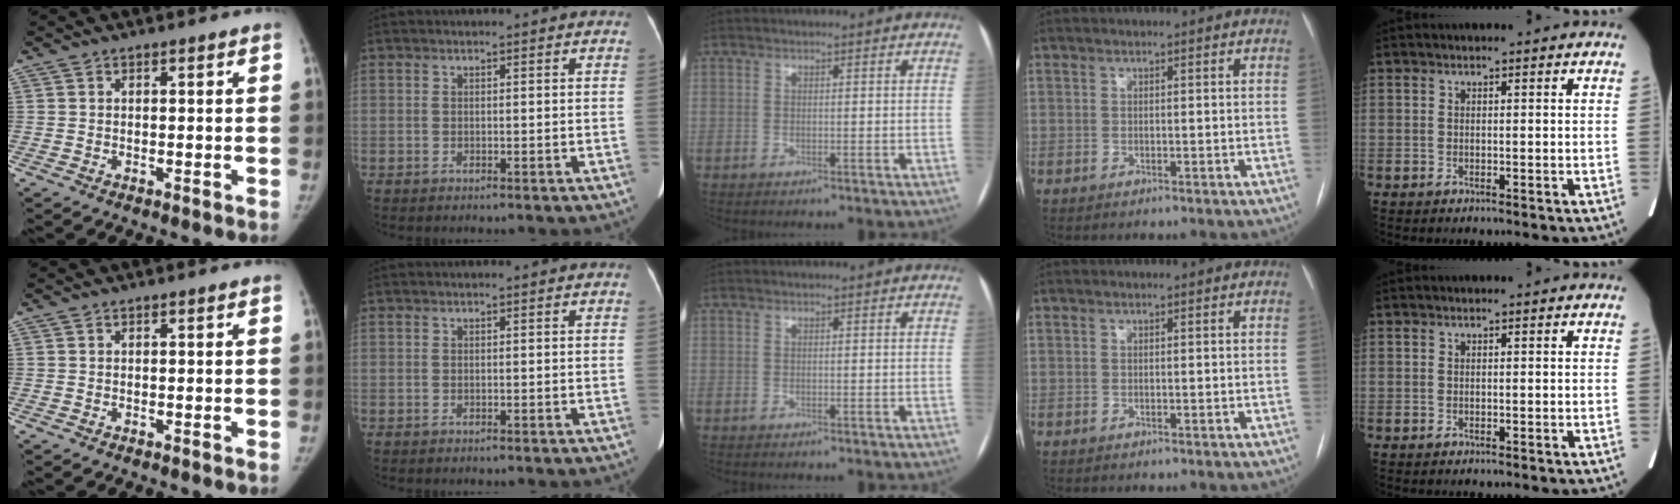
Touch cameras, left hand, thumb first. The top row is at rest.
{}